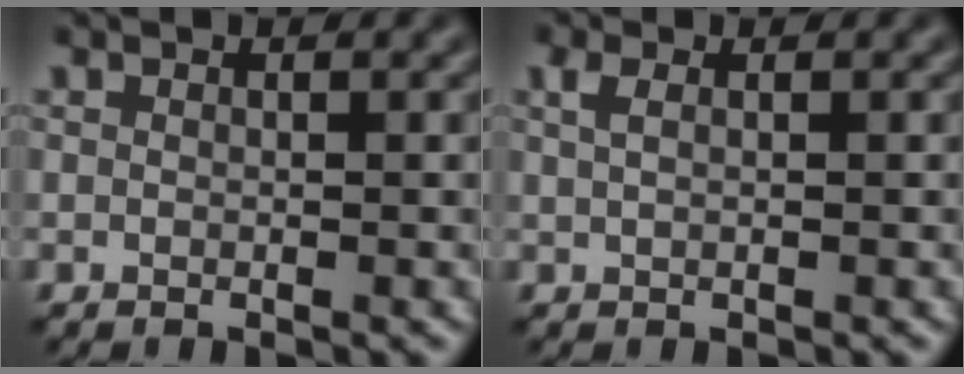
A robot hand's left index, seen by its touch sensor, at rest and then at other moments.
{"total": 1.3, "force": [0.7, 0.5, 1.0], "torque": [-0.021, 0.001, 0.012]}